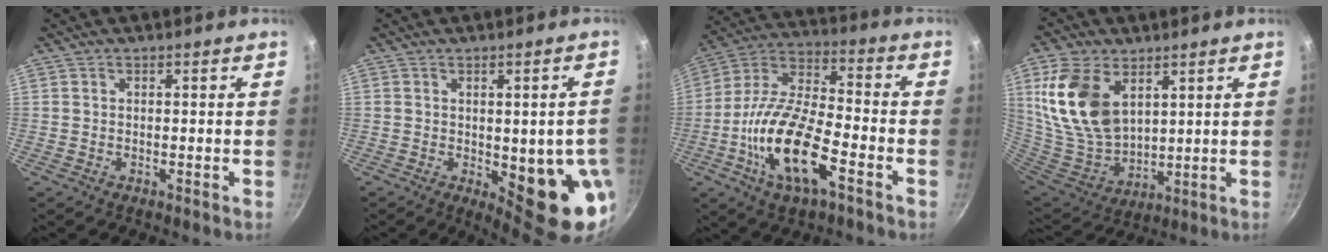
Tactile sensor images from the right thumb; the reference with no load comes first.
{"total": 13.4, "force": [-2.6, 4.6, 12.3], "torque": [-0.122, -0.010, -0.023]}
{"total": 19.1, "force": [-7.1, 7.7, 15.9], "torque": [-0.301, 0.036, -0.148]}
{"total": 18.0, "force": [6.6, 11.3, 12.4], "torque": [-0.230, -0.035, 0.143]}